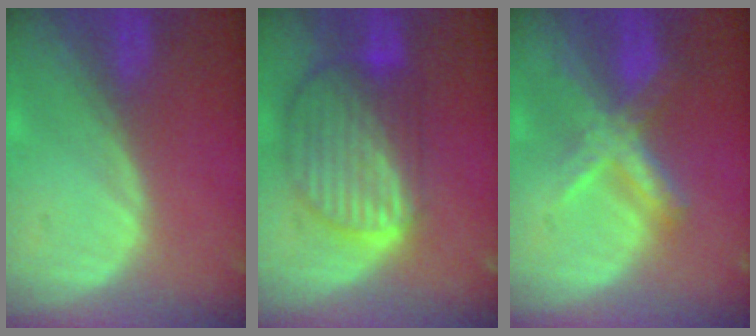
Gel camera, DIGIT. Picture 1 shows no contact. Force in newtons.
{"total": 10.0, "press": 8.6, "slide": 5.2}
{"total": 7.2, "press": 6.1, "slide": 3.9}